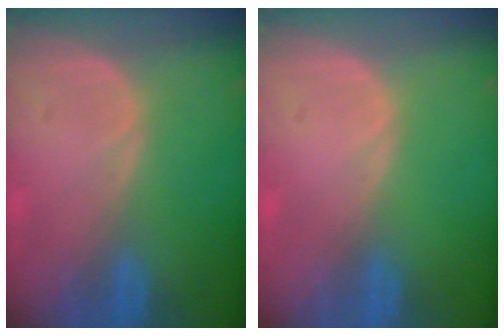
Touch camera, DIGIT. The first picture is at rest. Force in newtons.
{"total": 0.0}